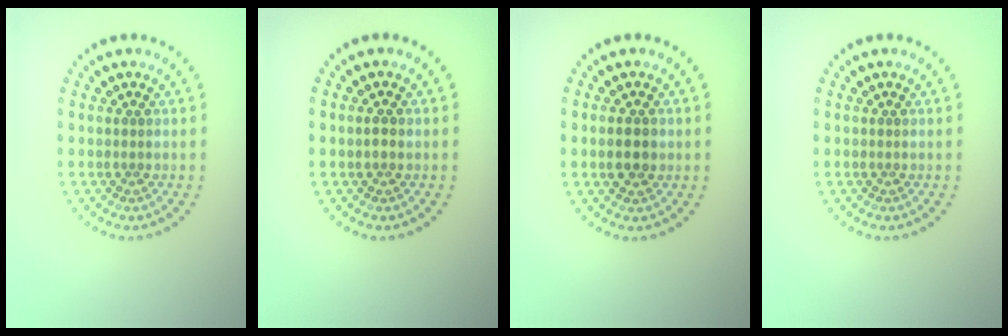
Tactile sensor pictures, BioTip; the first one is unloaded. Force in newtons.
{"total": 0.9, "press": 0.9, "slide": 0.2}
{"total": 2.5, "press": 2.5, "slide": 0.2}
{"total": 0.0}